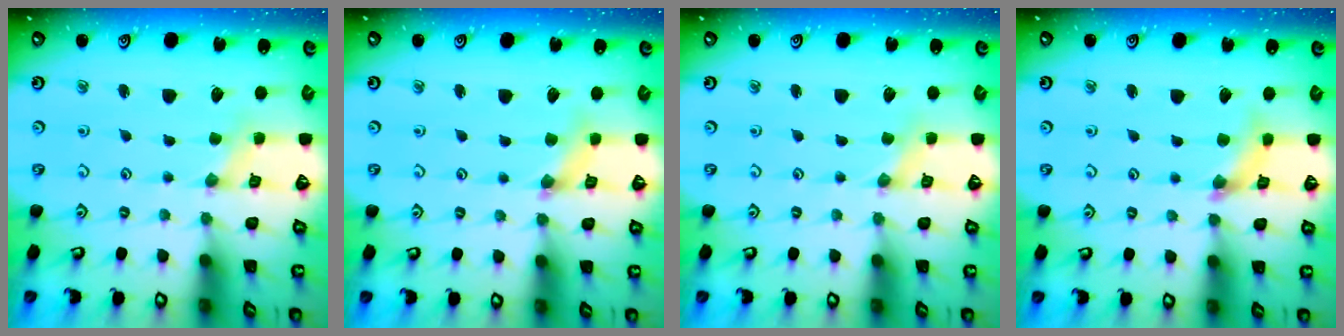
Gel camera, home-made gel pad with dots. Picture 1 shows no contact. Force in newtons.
{"total": 2.7, "press": 2.7, "slide": 0.3}
{"total": 0.0}
{"total": 4.4, "press": 4.4, "slide": 0.6}